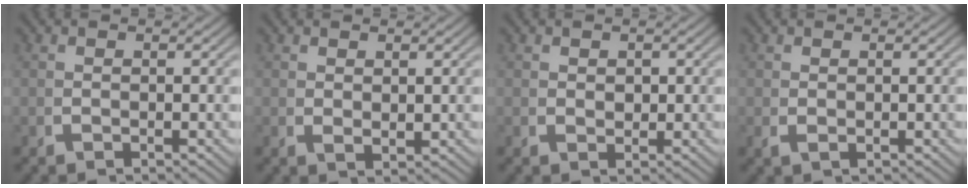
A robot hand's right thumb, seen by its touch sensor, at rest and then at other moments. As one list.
[{"total": 1.2, "force": [0.9, 0.4, 0.6], "torque": [-0.010, -0.001, 0.026]}, {"total": 1.4, "force": [0.7, 1.1, 0.7], "torque": [-0.014, -0.008, 0.020]}, {"total": 0.7, "force": [0.2, 0.4, 0.6], "torque": [-0.018, -0.003, 0.009]}]